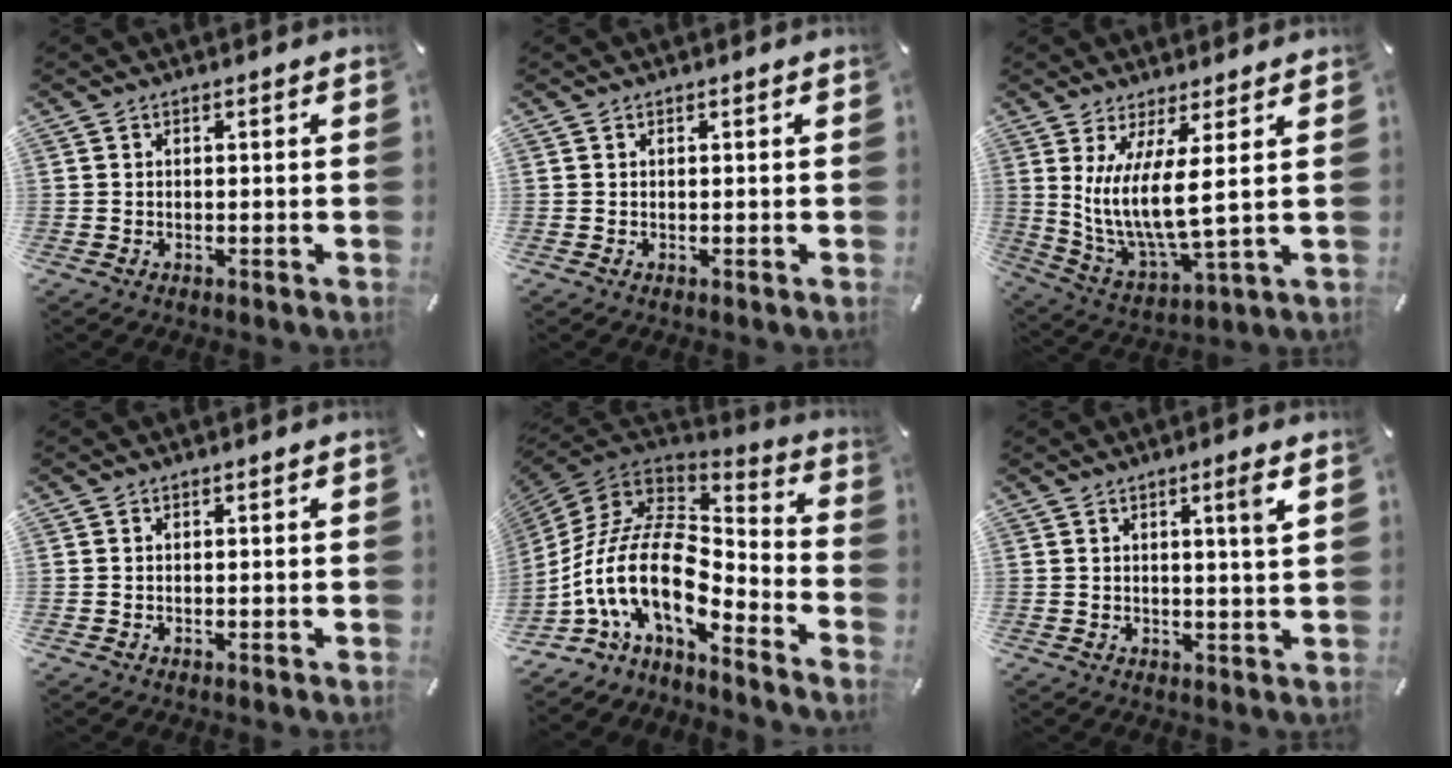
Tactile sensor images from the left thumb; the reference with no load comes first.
{"total": 0.0}
{"total": 11.2, "force": [3.2, 2.8, 10.4], "torque": [-0.231, -0.023, 0.061]}
{"total": 0.0}
{"total": 20.8, "force": [-6.4, 10.8, 16.6], "torque": [-0.377, -0.007, -0.116]}
{"total": 3.9, "force": [1.8, -0.2, 3.4], "torque": [-0.062, -0.008, 0.027]}